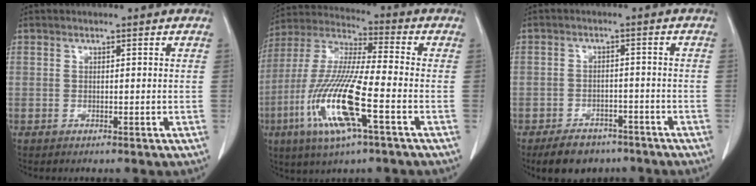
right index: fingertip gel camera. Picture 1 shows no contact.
{"total": 16.5, "force": [-5.8, 1.6, 15.3], "torque": [-0.324, -0.019, -0.113]}
{"total": 7.1, "force": [-5.5, 3.8, 2.4], "torque": [-0.040, 0.004, -0.081]}